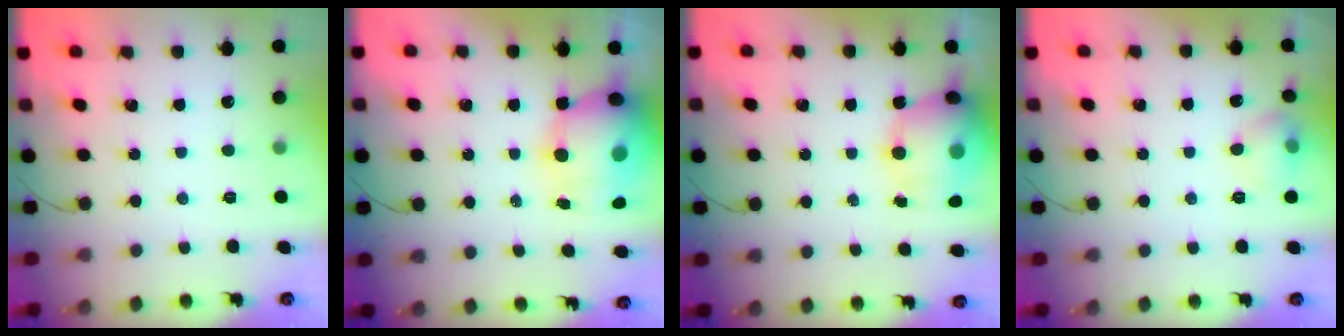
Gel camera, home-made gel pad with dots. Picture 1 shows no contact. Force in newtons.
{"total": 14.3, "press": 13.9, "slide": 3.3}
{"total": 18.0, "press": 17.5, "slide": 4.2}
{"total": 7.1, "press": 6.9, "slide": 1.5}